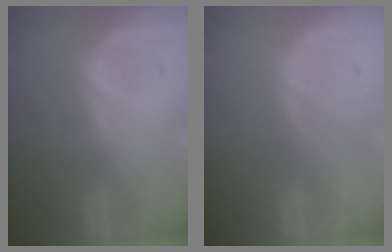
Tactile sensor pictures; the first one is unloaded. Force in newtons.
{"total": 0.0}